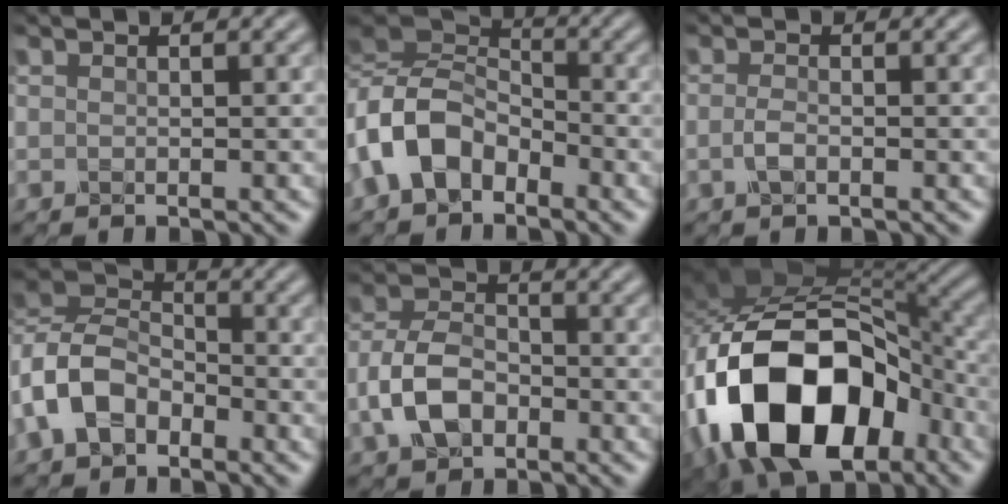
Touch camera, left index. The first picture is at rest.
{"total": 7.5, "force": [-2.7, 5.0, 5.0], "torque": [-0.108, 0.010, -0.068]}
{"total": 1.2, "force": [-0.5, 0.2, 1.0], "torque": [-0.030, 0.004, -0.010]}
{"total": 6.6, "force": [-2.9, 4.4, 4.0], "torque": [-0.093, 0.011, -0.077]}
{"total": 5.4, "force": [-2.2, 3.4, 3.6], "torque": [-0.085, 0.008, -0.047]}
{"total": 17.1, "force": [-6.1, 10.1, 12.3], "torque": [-0.238, -0.011, -0.106]}